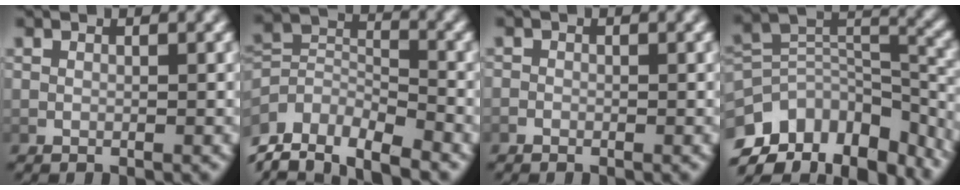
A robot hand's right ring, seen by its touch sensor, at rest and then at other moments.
{"total": 11.8, "force": [-6.5, 8.4, 5.3], "torque": [-0.119, -0.057, -0.095]}
{"total": 0.5, "force": [-0.5, 0.2, 0.0], "torque": [-0.001, -0.004, -0.009]}
{"total": 15.9, "force": [-7.6, 11.4, 8.1], "torque": [-0.165, -0.046, -0.115]}